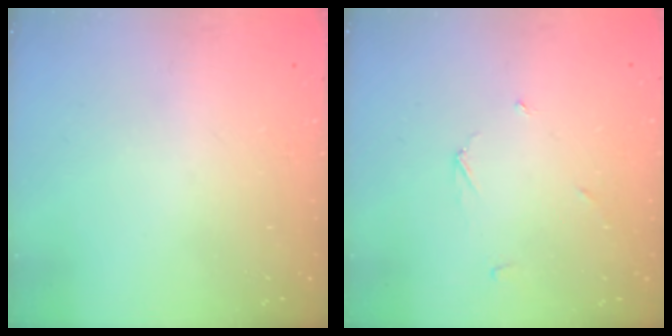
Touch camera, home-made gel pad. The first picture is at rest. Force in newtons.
{"total": 2.4, "press": 2.4, "slide": 0.2}